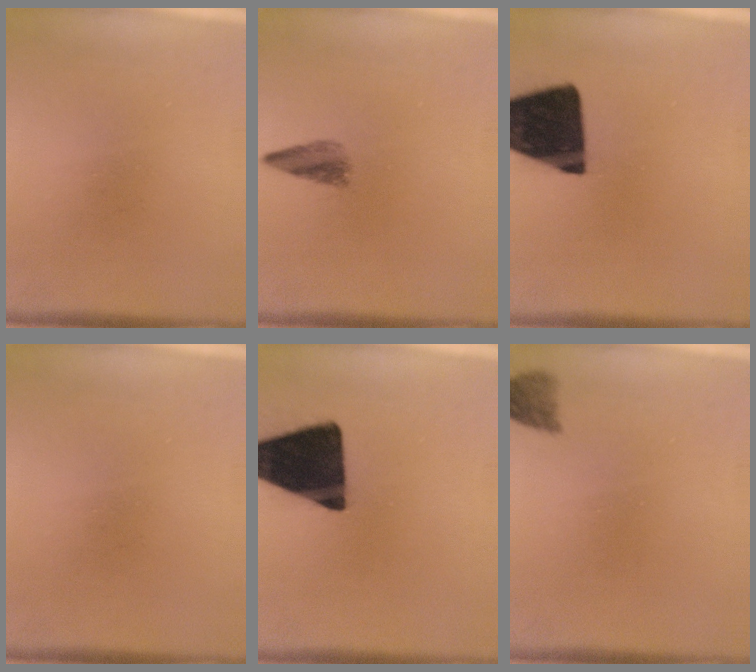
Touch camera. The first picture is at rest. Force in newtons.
{"total": 2.6}
{"total": 18.3}
{"total": 0.0}
{"total": 18.2}
{"total": 2.5}